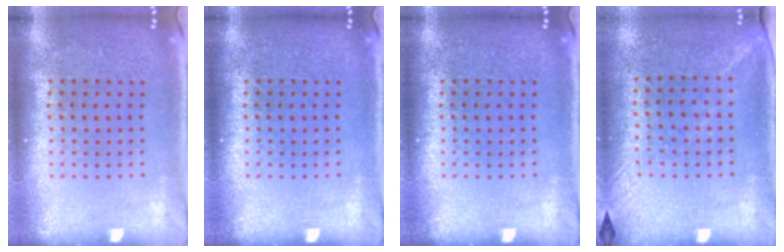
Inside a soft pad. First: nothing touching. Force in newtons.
{"total": 0.0}
{"total": 0.0}
{"total": 1.2, "press": 0.9, "slide": 0.9}